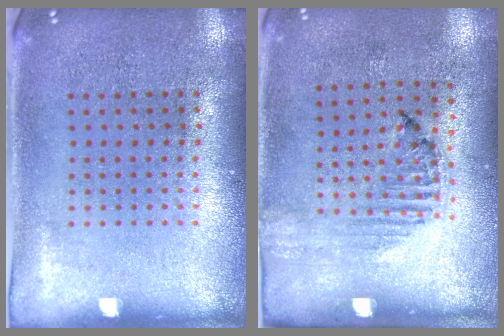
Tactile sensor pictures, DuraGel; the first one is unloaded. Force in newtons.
{"total": 1.3, "press": 1.2, "slide": 0.4}